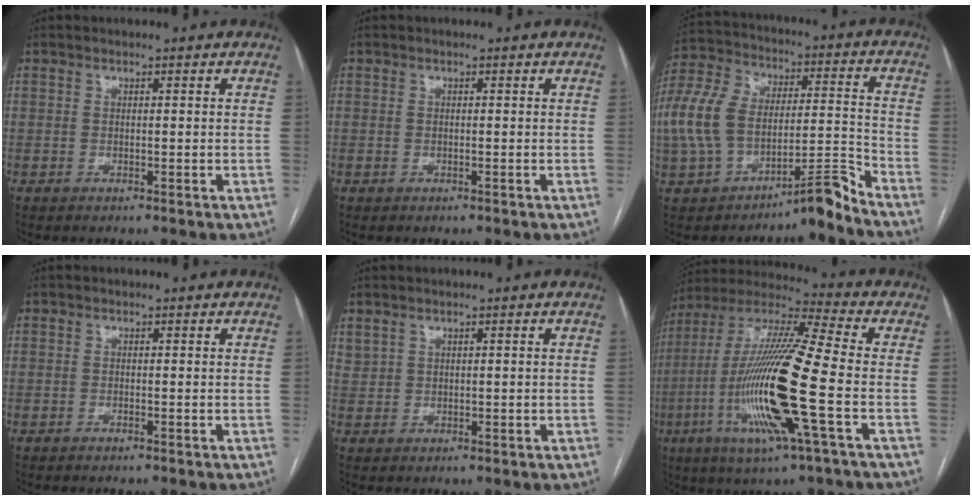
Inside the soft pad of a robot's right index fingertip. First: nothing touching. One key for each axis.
{"total": 0.0}
{"total": 11.3, "fx": -6.0, "fy": 4.2, "fz": 8.6, "tx": -0.174, "ty": 0.071, "tz": -0.103}
{"total": 0.0}
{"total": 1.6, "fx": 1.2, "fy": 0.9, "fz": 0.5, "tx": -0.013, "ty": 0.010, "tz": 0.033}
{"total": 20.2, "fx": -5.1, "fy": 0.6, "fz": 19.5, "tx": -0.407, "ty": -0.016, "tz": -0.104}